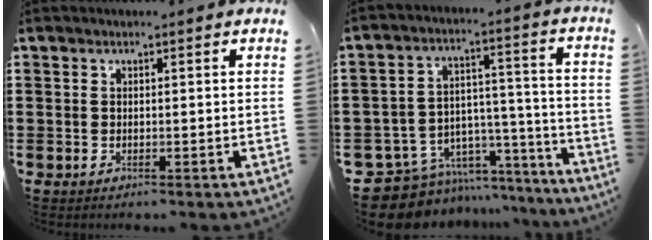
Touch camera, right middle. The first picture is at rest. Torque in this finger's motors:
{"motor_torque": [1.03, -0.76, 0.10, 0.00]}